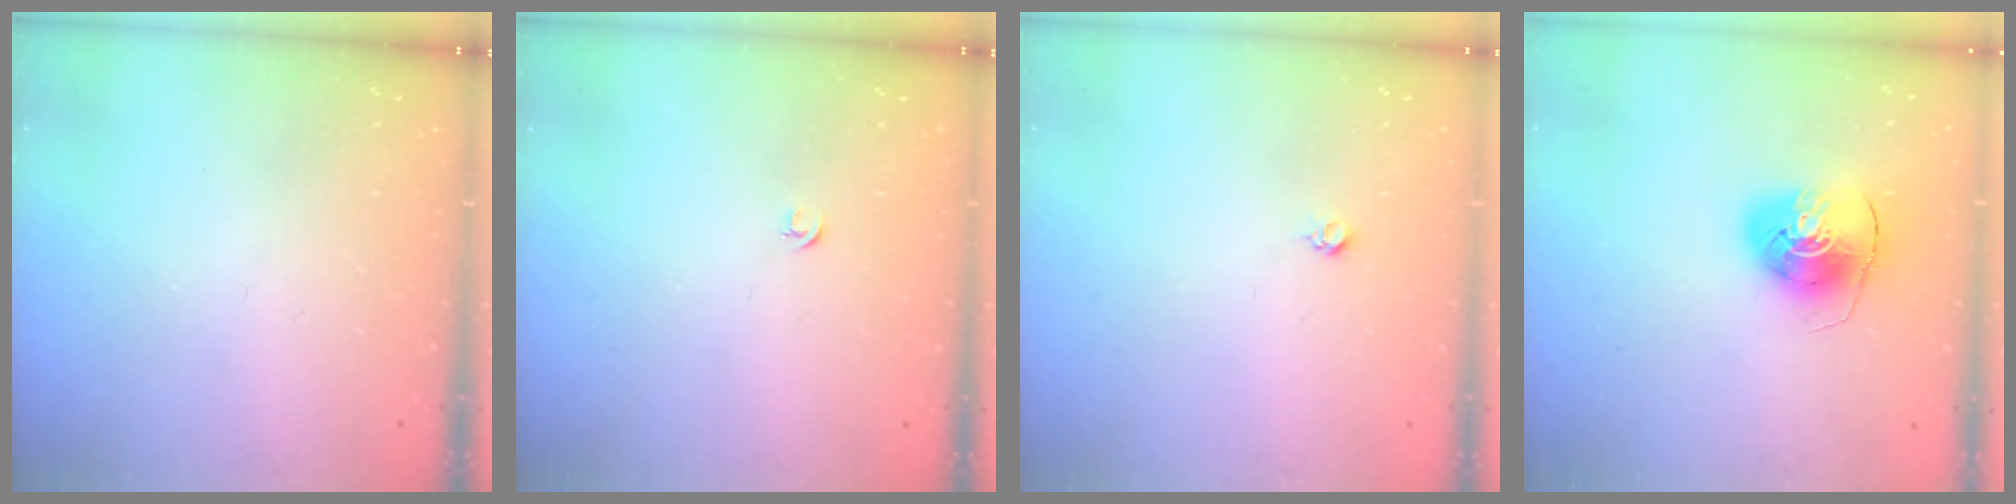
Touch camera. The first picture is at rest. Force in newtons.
{"total": 2.7, "press": 2.6, "slide": 0.6}
{"total": 3.0, "press": 2.9, "slide": 0.4}
{"total": 9.3, "press": 9.2, "slide": 1.1}